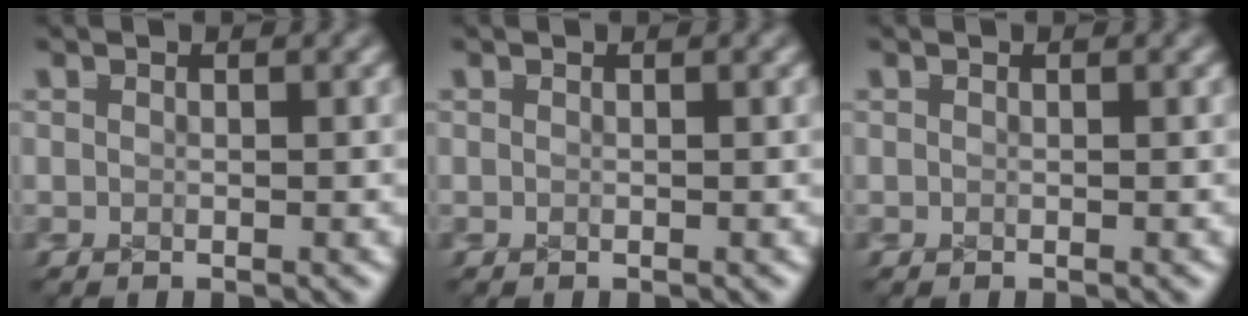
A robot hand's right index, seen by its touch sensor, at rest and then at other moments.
{"total": 0.0}
{"total": 0.0}